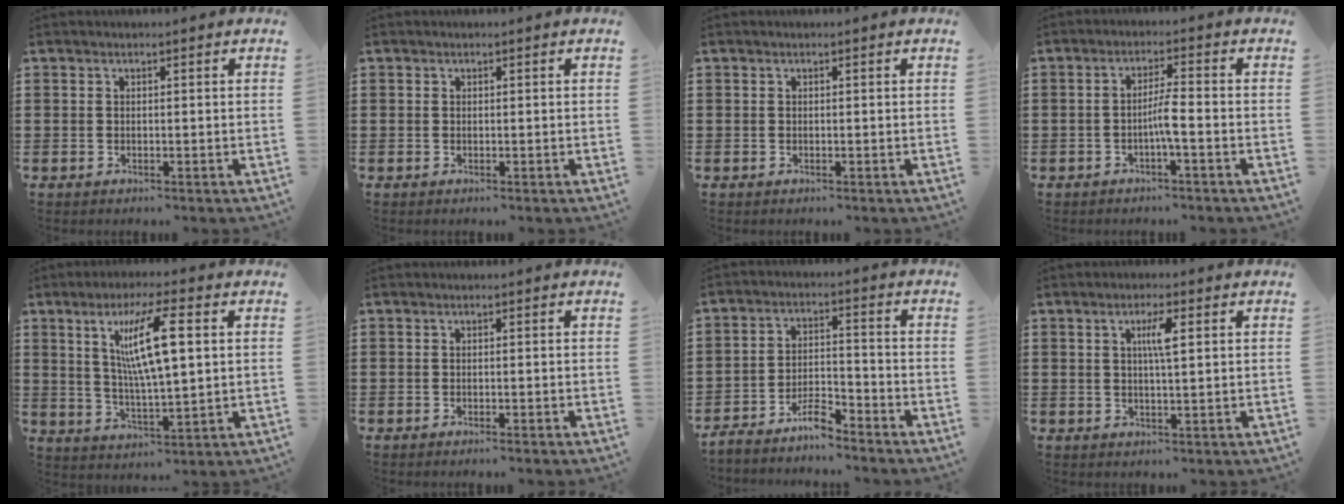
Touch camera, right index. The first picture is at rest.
{"total": 0.0}
{"total": 0.0}
{"total": 3.4, "force": [-1.4, 0.1, 3.1], "torque": [-0.065, -0.003, -0.030]}
{"total": 10.4, "force": [3.1, 2.0, 9.8], "torque": [-0.187, 0.005, 0.048]}
{"total": 0.6, "force": [-0.4, -0.1, 0.4], "torque": [-0.006, -0.002, -0.008]}
{"total": 4.8, "force": [-4.4, 0.7, 1.8], "torque": [-0.040, 0.008, -0.087]}
{"total": 3.6, "force": [0.9, 0.5, 3.4], "torque": [-0.070, 0.006, 0.012]}